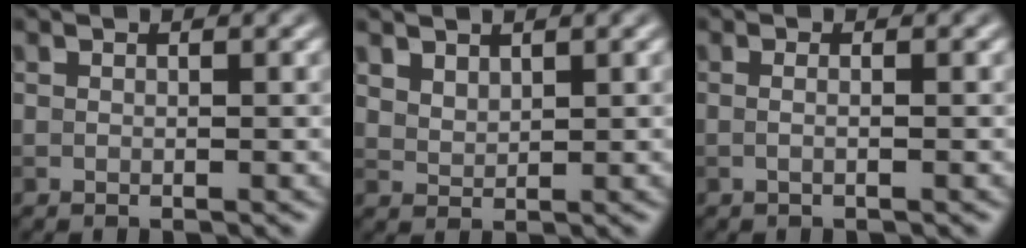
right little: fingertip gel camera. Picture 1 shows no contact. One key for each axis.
{"total": 1.6, "fx": 1.3, "fy": 0.7, "fz": 0.6, "tx": -0.015, "ty": 0.000, "tz": 0.032}
{"total": 1.2, "fx": 0.1, "fy": 0.5, "fz": 1.1, "tx": -0.008, "ty": -0.016, "tz": -0.011}